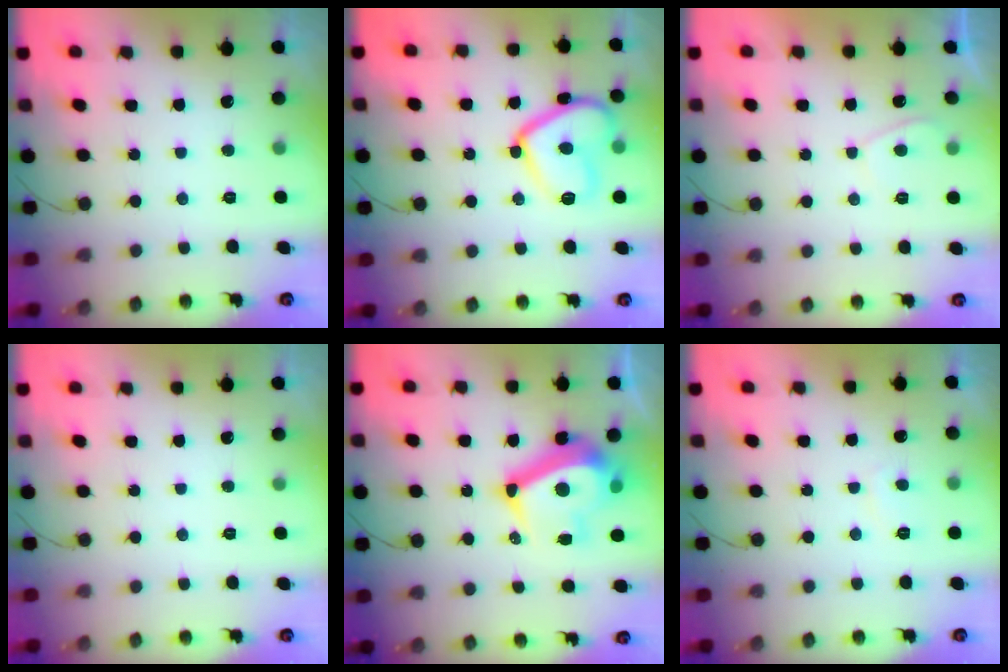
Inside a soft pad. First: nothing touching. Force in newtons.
{"total": 14.8, "press": 14.7, "slide": 1.2}
{"total": 2.4, "press": 2.3, "slide": 0.7}
{"total": 0.0}
{"total": 12.8, "press": 12.5, "slide": 2.9}
{"total": 1.8, "press": 1.7, "slide": 0.6}